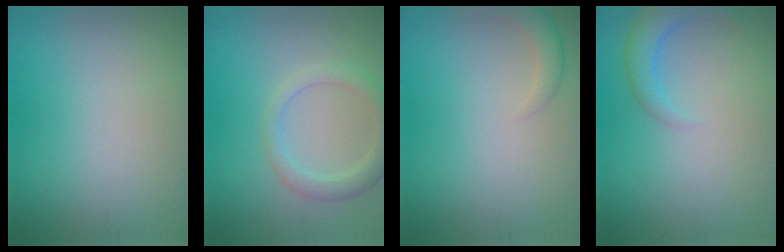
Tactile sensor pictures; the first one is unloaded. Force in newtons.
{"total": 2.9, "press": 2.9, "slide": 0.1}
{"total": 2.0, "press": 2.0, "slide": 0.1}
{"total": 2.9, "press": 2.9, "slide": 0.2}